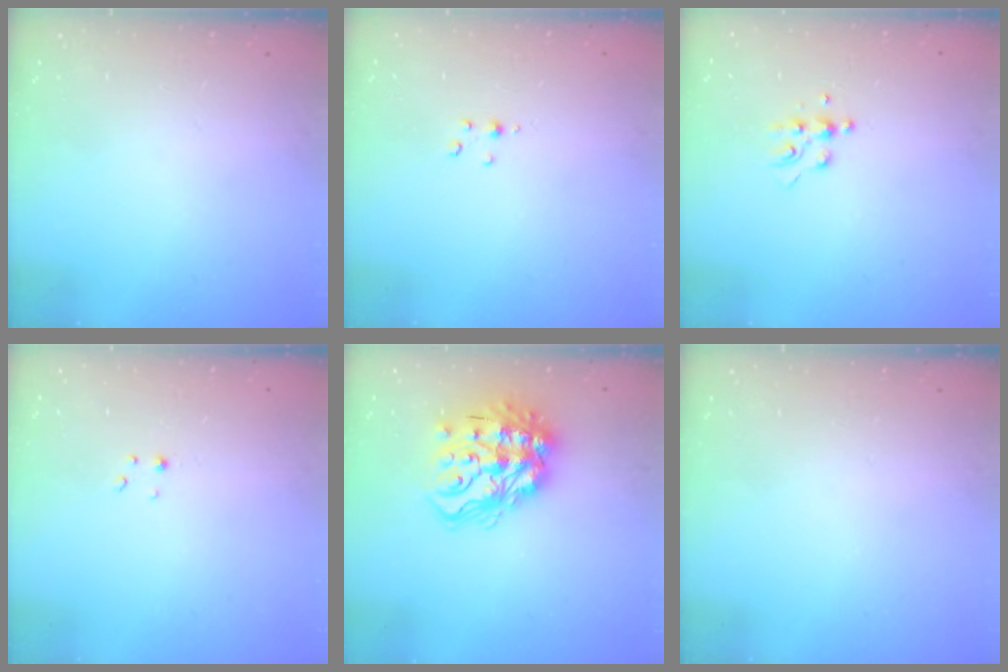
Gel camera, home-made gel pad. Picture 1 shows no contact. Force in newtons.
{"total": 2.5, "press": 2.5, "slide": 0.3}
{"total": 6.3, "press": 6.3, "slide": 0.8}
{"total": 1.1, "press": 1.1, "slide": 0.2}
{"total": 17.9, "press": 17.8, "slide": 2.0}
{"total": 0.0}